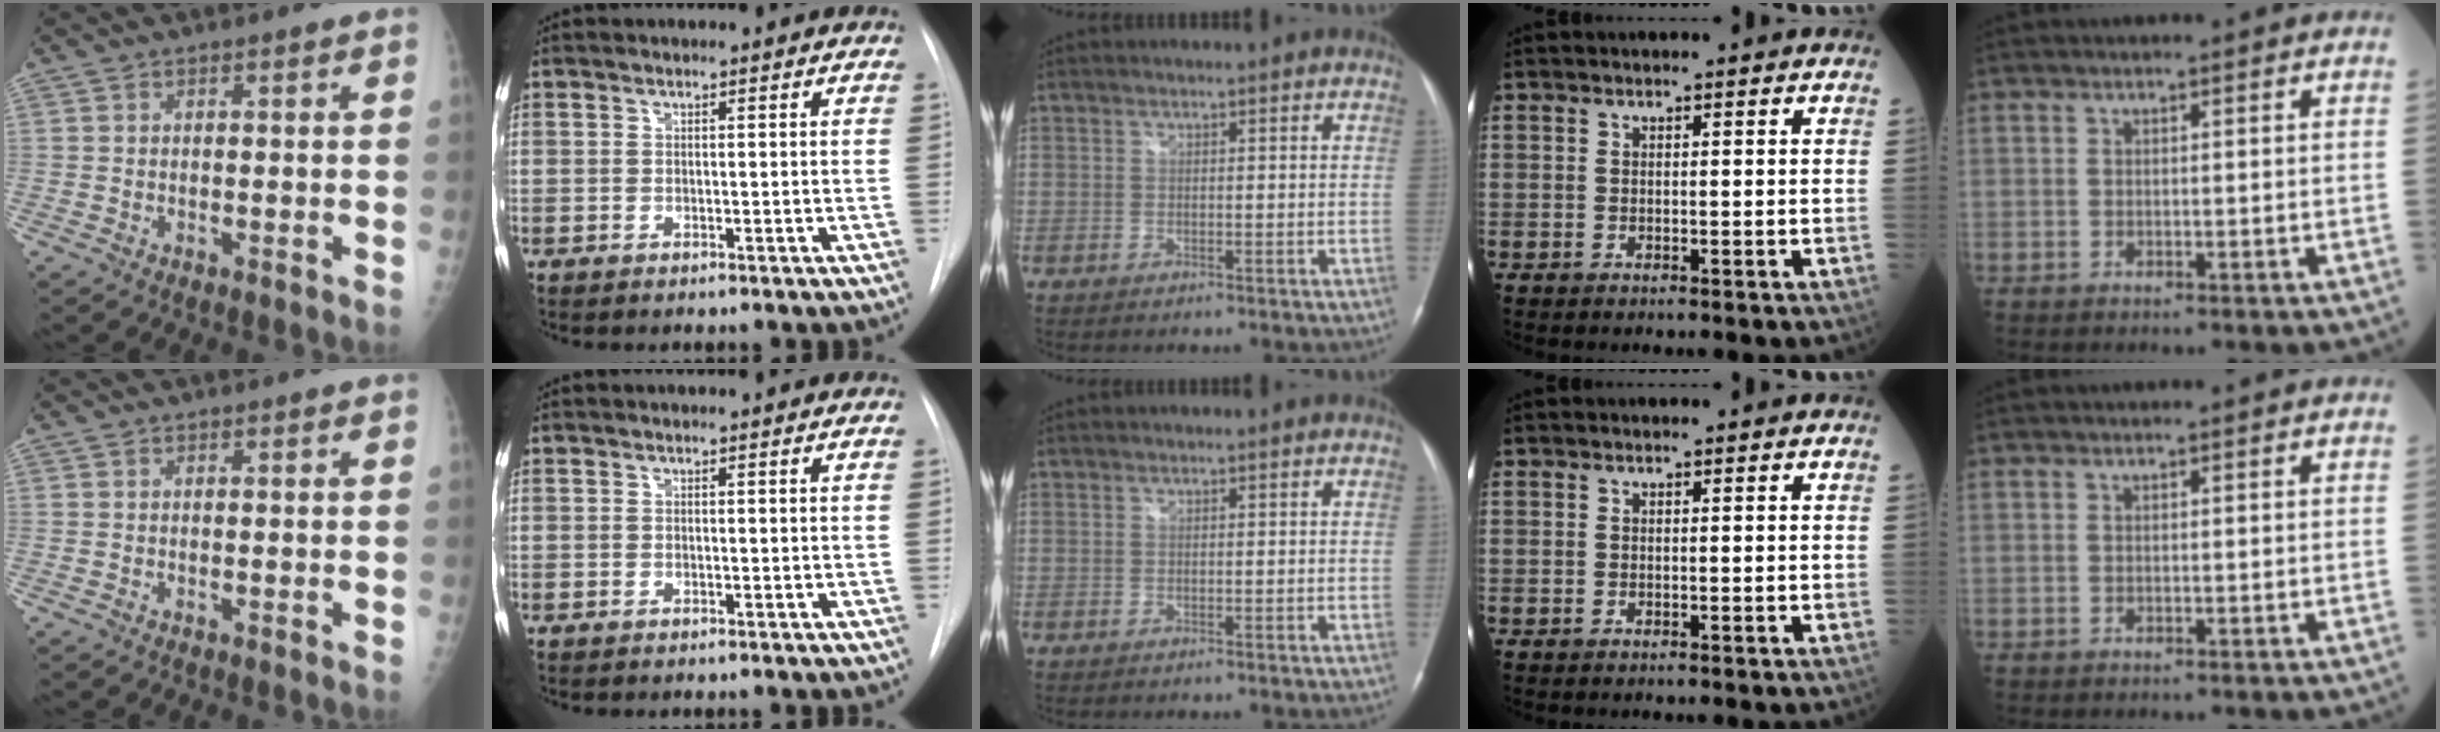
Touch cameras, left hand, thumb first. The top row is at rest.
{}